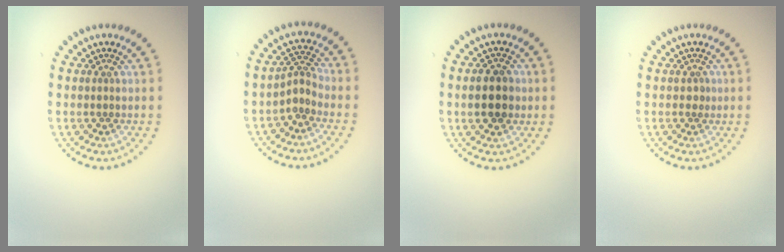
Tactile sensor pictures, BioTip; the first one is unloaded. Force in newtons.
{"total": 1.9, "press": 1.5, "slide": 1.2}
{"total": 3.6, "press": 3.6, "slide": 0.1}
{"total": 0.9, "press": 0.5, "slide": 0.7}